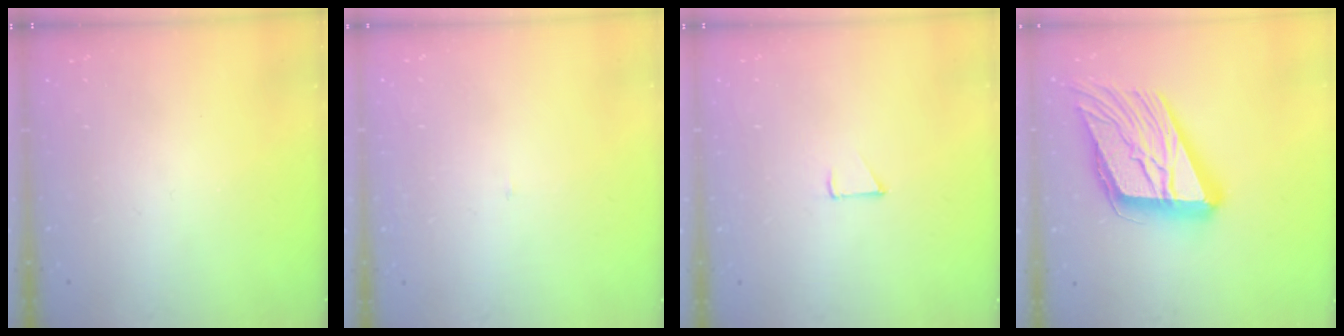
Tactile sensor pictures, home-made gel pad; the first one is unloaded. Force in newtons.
{"total": 2.1, "press": 2.1, "slide": 0.1}
{"total": 4.5, "press": 4.5, "slide": 0.3}
{"total": 27.8, "press": 27.3, "slide": 5.1}